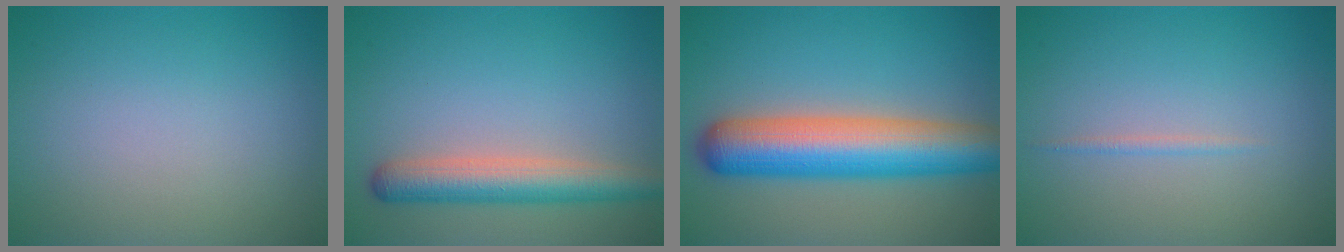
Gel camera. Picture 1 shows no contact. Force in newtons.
{"total": 4.7, "press": 4.7, "slide": 0.2}
{"total": 9.3, "press": 9.3, "slide": 0.3}
{"total": 0.7, "press": 0.7, "slide": 0.1}